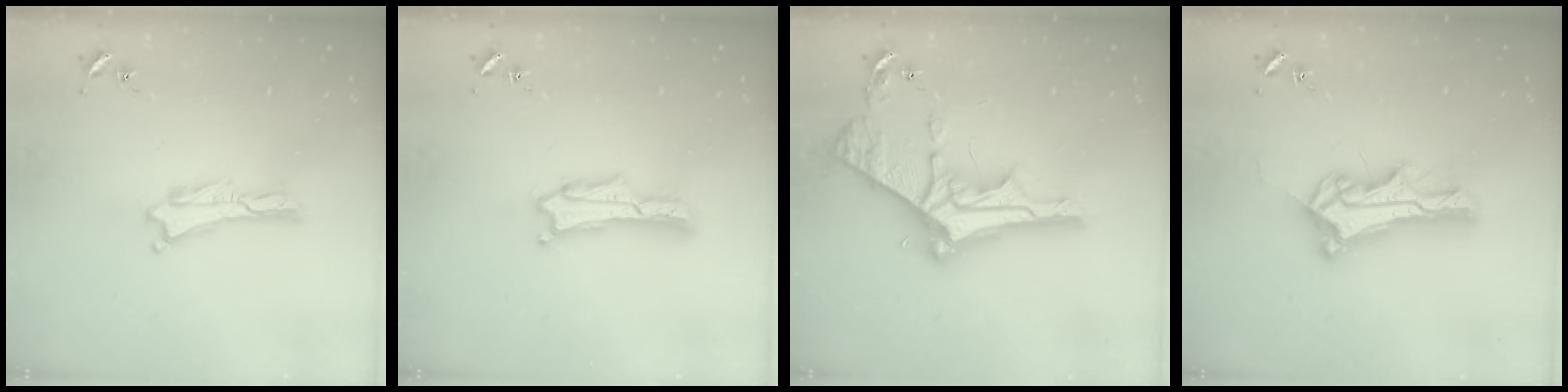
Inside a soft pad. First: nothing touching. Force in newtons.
{"total": 1.7, "press": 1.7, "slide": 0.3}
{"total": 11.8, "press": 11.7, "slide": 1.2}
{"total": 10.8, "press": 10.8, "slide": 0.8}